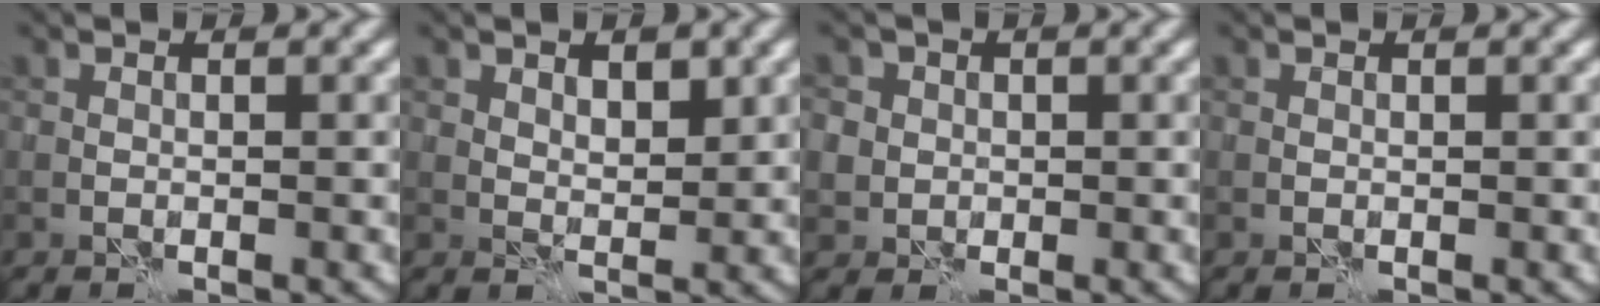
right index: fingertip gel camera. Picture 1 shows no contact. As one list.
[{"total": 2.3, "force": [1.3, 1.2, 1.4], "torque": [-0.020, -0.003, 0.023]}, {"total": 3.9, "force": [0.8, 3.6, 1.2], "torque": [-0.017, 0.022, -0.003]}, {"total": 0.0}]